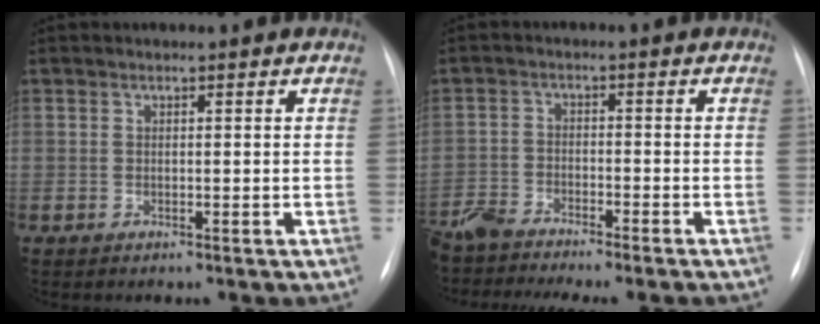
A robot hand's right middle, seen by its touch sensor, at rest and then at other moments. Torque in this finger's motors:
{"motor_torque": [0.00, -0.53, 0.43, 0.11]}